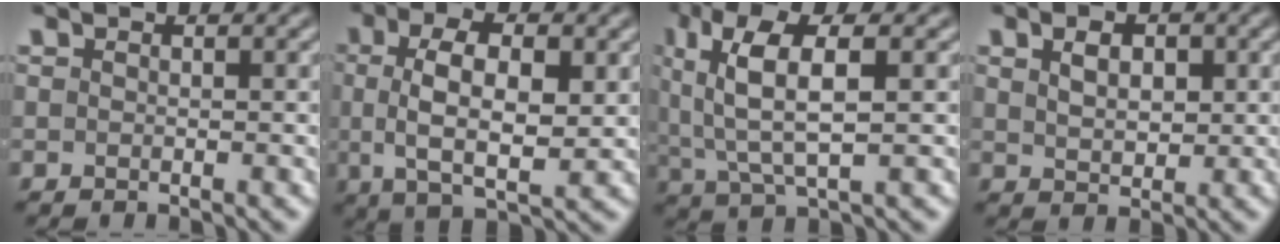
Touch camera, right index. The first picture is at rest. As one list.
[{"total": 6.6, "force": [0.6, 3.0, 5.8], "torque": [-0.110, -0.013, 0.017]}, {"total": 6.4, "force": [1.4, 2.7, 5.6], "torque": [-0.111, 0.000, 0.031]}, {"total": 2.6, "force": [0.9, 1.2, 2.2], "torque": [-0.017, -0.006, 0.025]}]